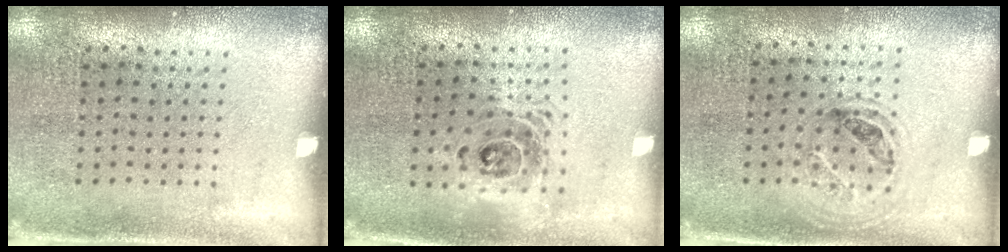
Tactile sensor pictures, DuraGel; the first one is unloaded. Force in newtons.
{"total": 1.5, "press": 1.3, "slide": 0.9}
{"total": 1.0, "press": 0.9, "slide": 0.5}